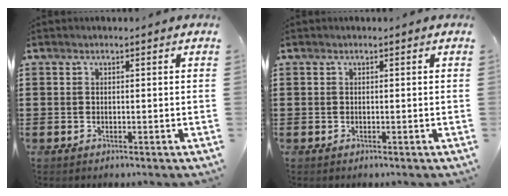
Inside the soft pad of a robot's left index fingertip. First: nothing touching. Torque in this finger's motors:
{"motor_torque": [-0.01, -0.01, 0.03, 0.00]}